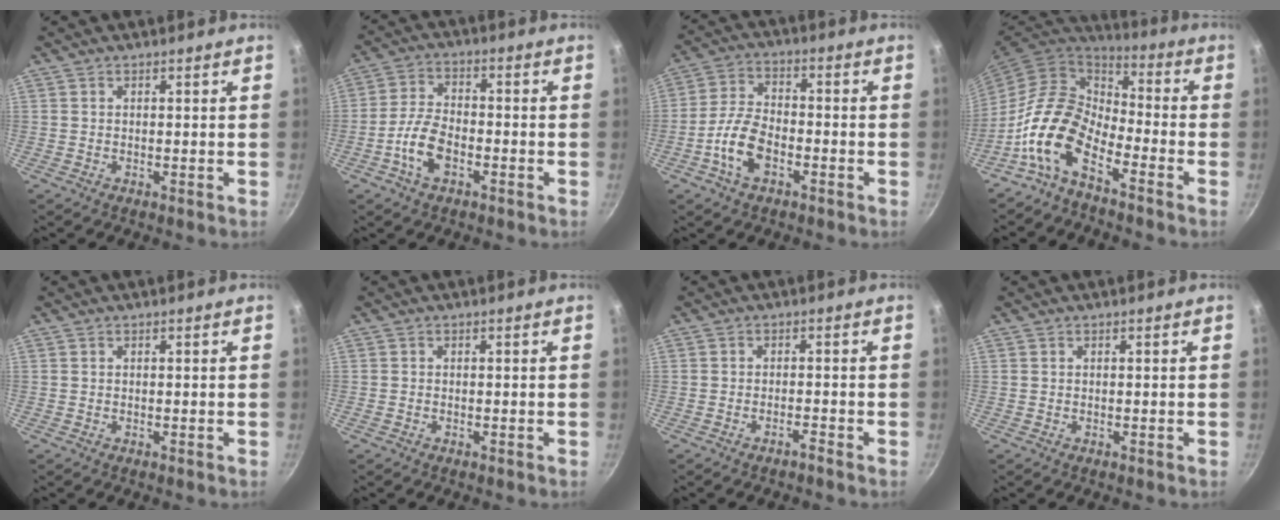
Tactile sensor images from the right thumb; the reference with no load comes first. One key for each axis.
{"total": 7.7, "fx": -3.2, "fy": 4.1, "fz": 5.6, "tx": -0.104, "ty": 0.027, "tz": -0.068}
{"total": 8.9, "fx": -3.7, "fy": 4.8, "fz": 6.5, "tx": -0.118, "ty": 0.032, "tz": -0.078}
{"total": 13.2, "fx": -7.3, "fy": 7.0, "fz": 8.5, "tx": -0.145, "ty": 0.066, "tz": -0.163}
{"total": 0.0}
{"total": 0.0}
{"total": 1.4, "fx": -1.3, "fy": -0.1, "fz": 0.5, "tx": -0.011, "ty": 0.013, "tz": -0.018}
{"total": 0.0}